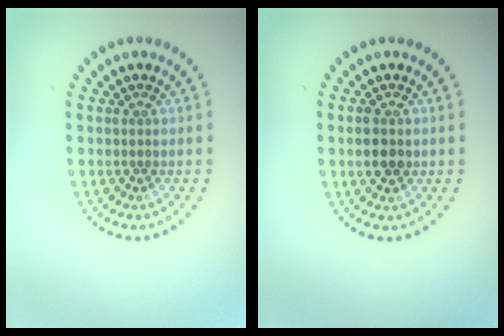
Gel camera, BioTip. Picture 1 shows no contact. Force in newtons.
{"total": 2.6, "press": 2.6, "slide": 0.2}